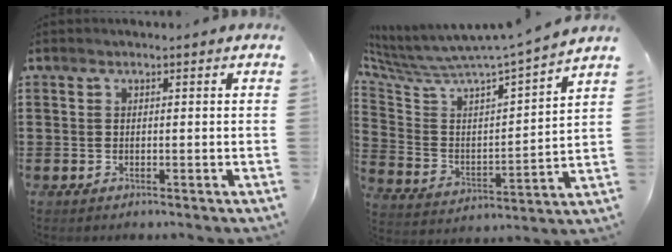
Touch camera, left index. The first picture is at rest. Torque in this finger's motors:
{"motor_torque": [0.09, 0.09, 0.25, 0.07]}